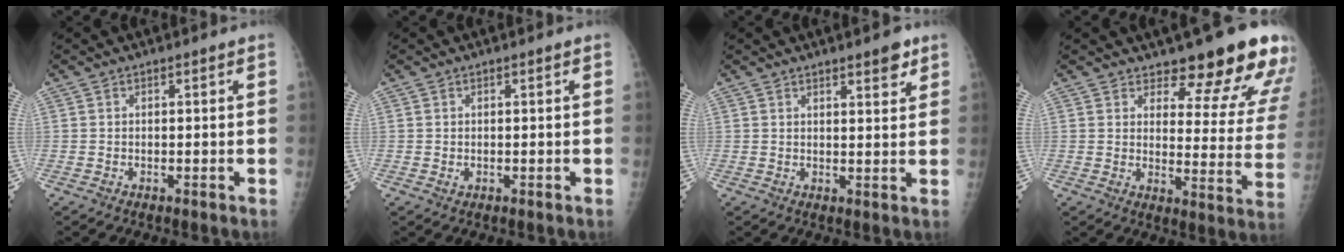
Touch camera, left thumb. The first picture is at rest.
{"total": 0.6, "force": [0.1, 0.3, 0.5], "torque": [-0.009, 0.003, 0.006]}
{"total": 4.1, "force": [2.8, 1.1, 2.8], "torque": [-0.028, -0.017, 0.037]}
{"total": 16.6, "force": [13.3, 5.1, 8.6], "torque": [-0.057, -0.100, 0.154]}